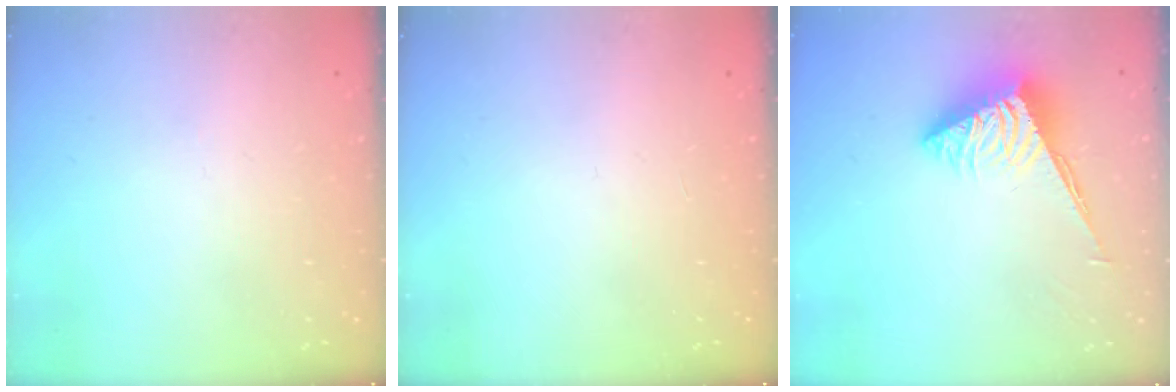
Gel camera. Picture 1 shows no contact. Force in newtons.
{"total": 0.0}
{"total": 4.9, "press": 4.9, "slide": 0.2}